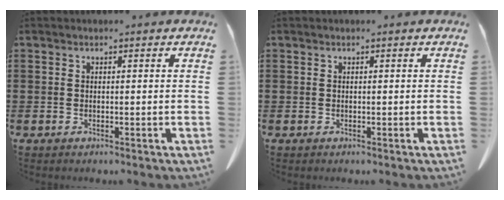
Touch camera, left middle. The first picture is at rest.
{"total": 0.0}